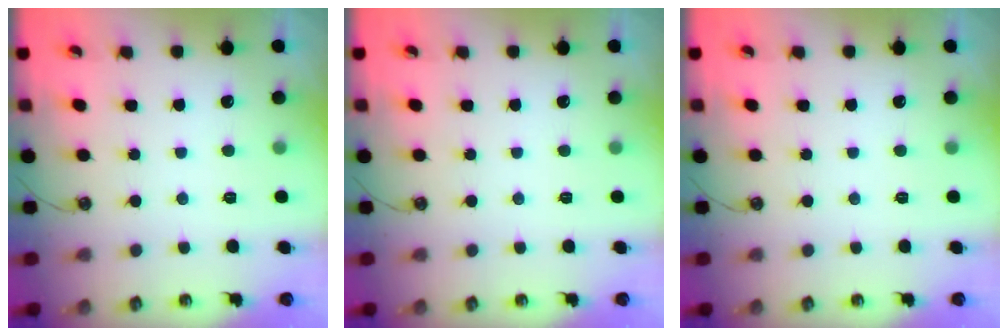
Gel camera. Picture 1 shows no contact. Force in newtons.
{"total": 0.0}
{"total": 0.0}